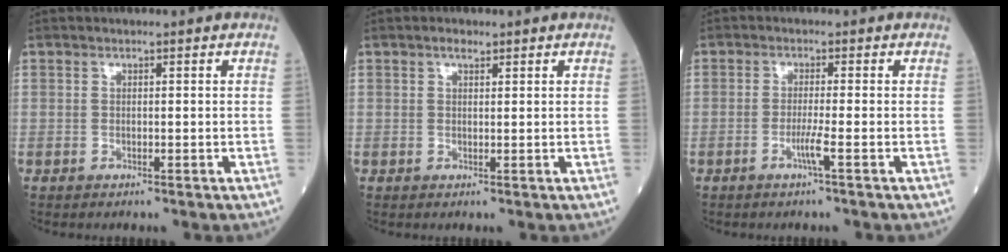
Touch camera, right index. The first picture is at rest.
{"total": 1.2, "force": [0.8, 0.5, 0.7], "torque": [-0.013, 0.002, 0.013]}
{"total": 2.3, "force": [-1.1, -0.7, 1.9], "torque": [-0.041, -0.004, -0.025]}